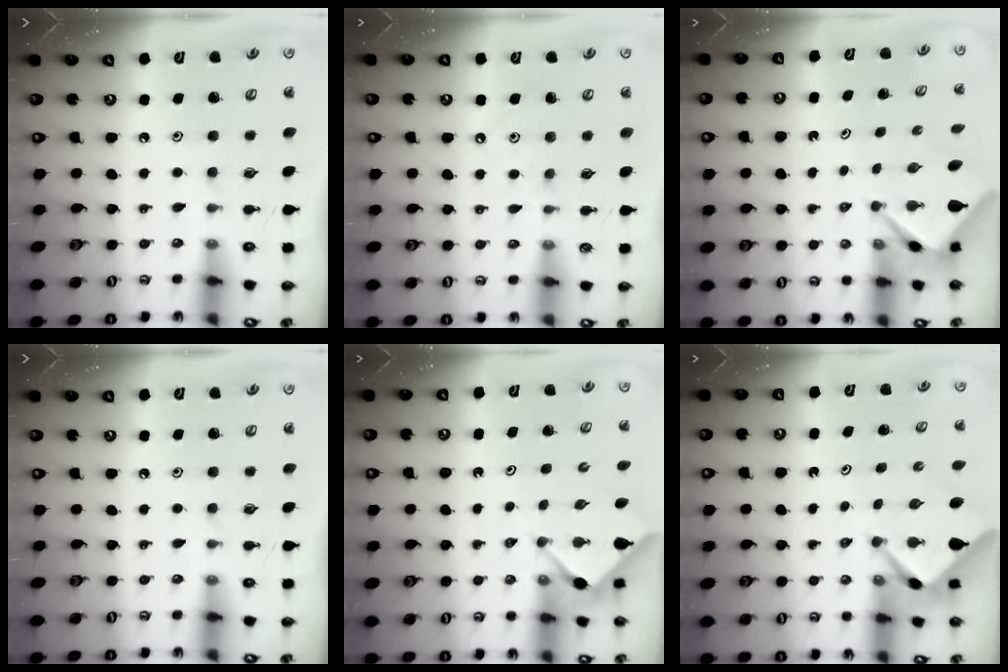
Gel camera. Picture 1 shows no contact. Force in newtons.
{"total": 3.7, "press": 3.7, "slide": 0.4}
{"total": 2.5, "press": 2.5, "slide": 0.2}
{"total": 0.0}
{"total": 2.9, "press": 2.9, "slide": 0.3}
{"total": 2.6, "press": 2.6, "slide": 0.3}